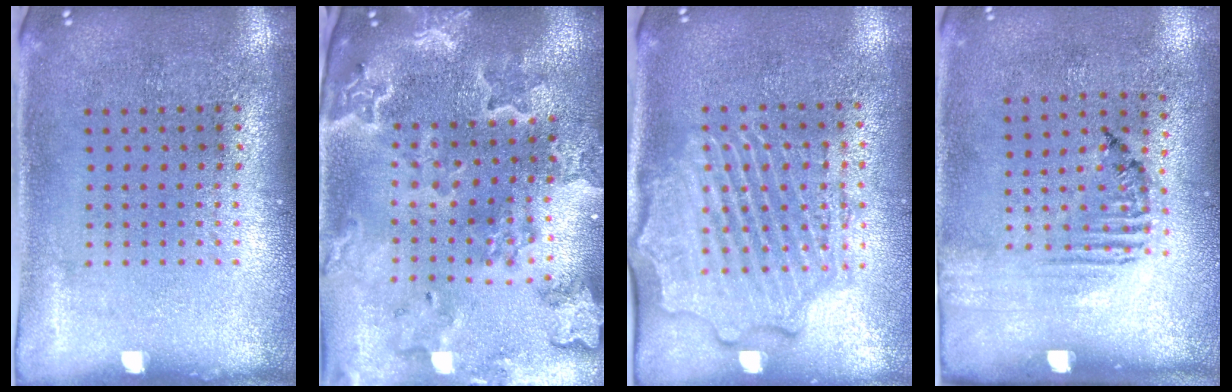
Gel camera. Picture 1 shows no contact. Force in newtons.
{"total": 2.9, "press": 2.7, "slide": 1.0}
{"total": 2.5, "press": 2.3, "slide": 0.8}
{"total": 1.6, "press": 1.1, "slide": 1.2}